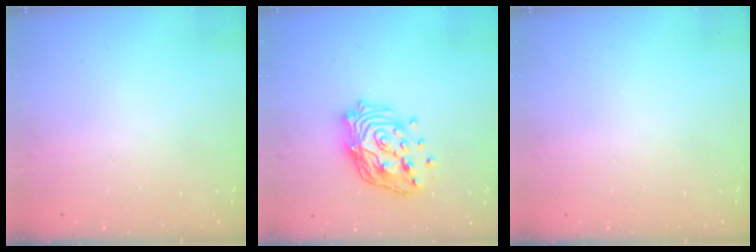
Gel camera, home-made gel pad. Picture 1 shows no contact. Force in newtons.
{"total": 16.7, "press": 16.7, "slide": 1.5}
{"total": 0.0}